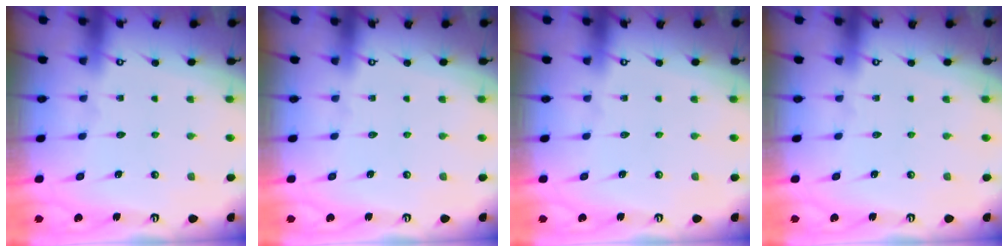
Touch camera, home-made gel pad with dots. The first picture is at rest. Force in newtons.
{"total": 0.0}
{"total": 0.0}
{"total": 0.0}